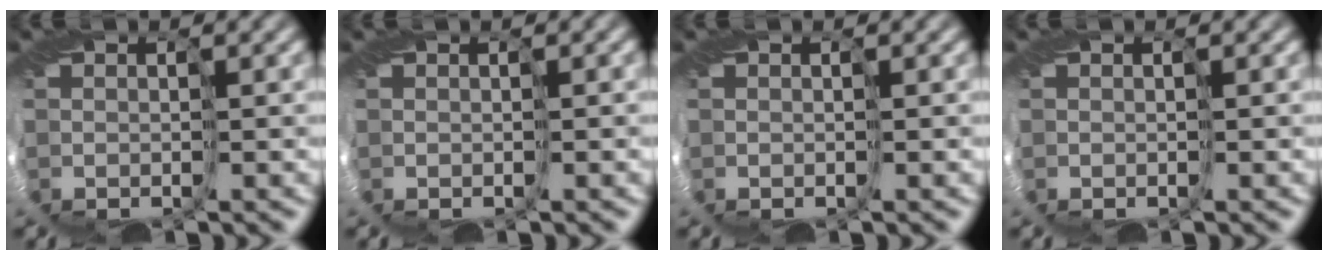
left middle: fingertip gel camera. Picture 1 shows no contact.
{"total": 0.0}
{"total": 0.0}
{"total": 0.0}